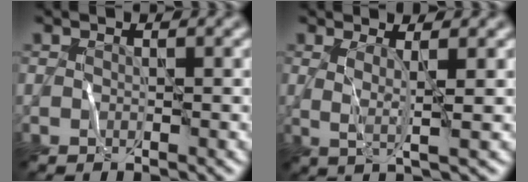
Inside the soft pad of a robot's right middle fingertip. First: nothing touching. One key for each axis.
{"total": 2.1, "fx": 0.2, "fy": 0.1, "fz": 2.1, "tx": -0.049, "ty": -0.002, "tz": 0.013}